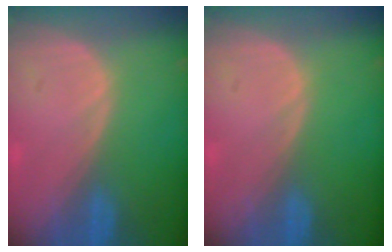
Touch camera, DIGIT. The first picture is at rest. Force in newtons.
{"total": 0.0}